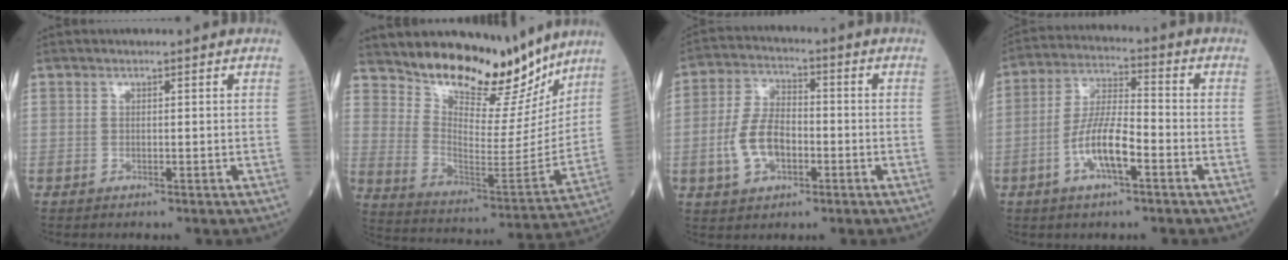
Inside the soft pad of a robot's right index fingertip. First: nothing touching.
{"total": 17.7, "force": [15.1, 4.9, 7.8], "torque": [-0.126, -0.037, 0.244]}
{"total": 8.5, "force": [-2.2, 4.9, 6.6], "torque": [-0.147, 0.012, -0.040]}
{"total": 9.2, "force": [-3.4, 2.2, 8.2], "torque": [-0.164, 0.007, -0.066]}